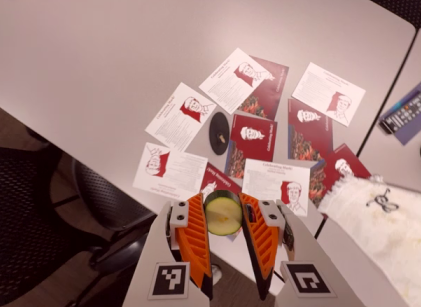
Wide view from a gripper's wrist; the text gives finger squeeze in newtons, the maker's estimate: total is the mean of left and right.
{"total": 10.6, "left": 10.3, "right": 10.9}